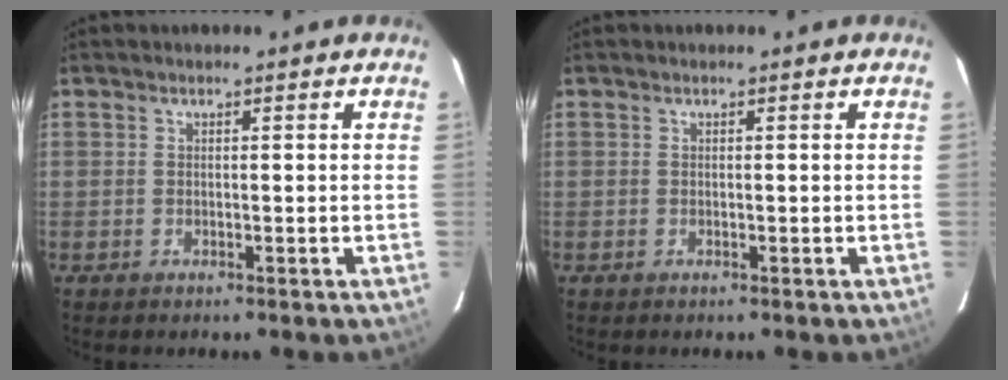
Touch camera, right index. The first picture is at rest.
{"total": 0.0}